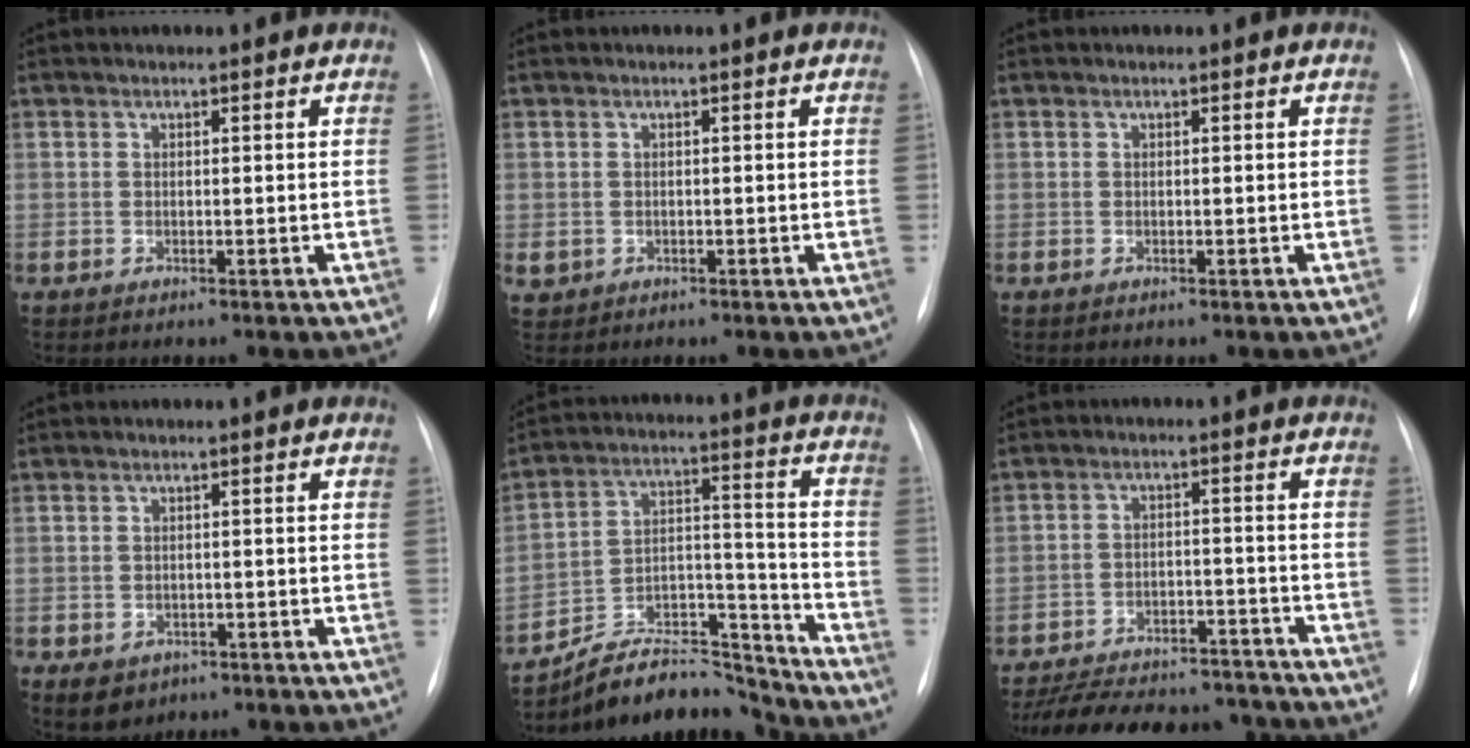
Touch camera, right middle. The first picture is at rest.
{"total": 1.7, "force": [-0.4, 1.6, 0.5], "torque": [-0.009, 0.003, 0.004]}
{"total": 0.0}
{"total": 4.7, "force": [-2.6, 3.7, 1.4], "torque": [-0.016, 0.003, -0.026]}
{"total": 14.9, "force": [-14.1, 3.8, 2.7], "torque": [-0.030, 0.061, -0.231]}
{"total": 20.6, "force": [-18.5, 6.2, 6.7], "torque": [-0.132, 0.003, -0.253]}